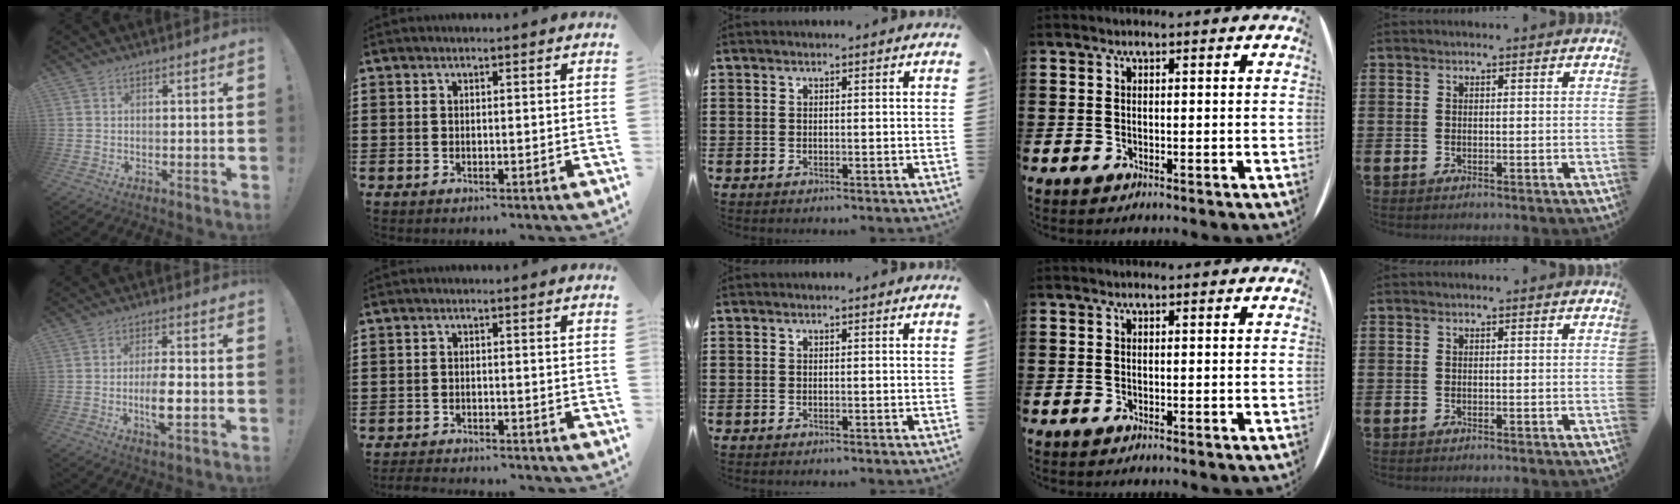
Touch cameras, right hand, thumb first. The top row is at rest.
{"thumb": {"total": 7.6, "force": [-1.9, 1.8, 7.1], "torque": [-0.127, -0.005, -0.035]}, "index": {"total": 1.9, "force": [-1.9, -0.1, 0.0], "torque": [-0.006, -0.002, -0.040]}}